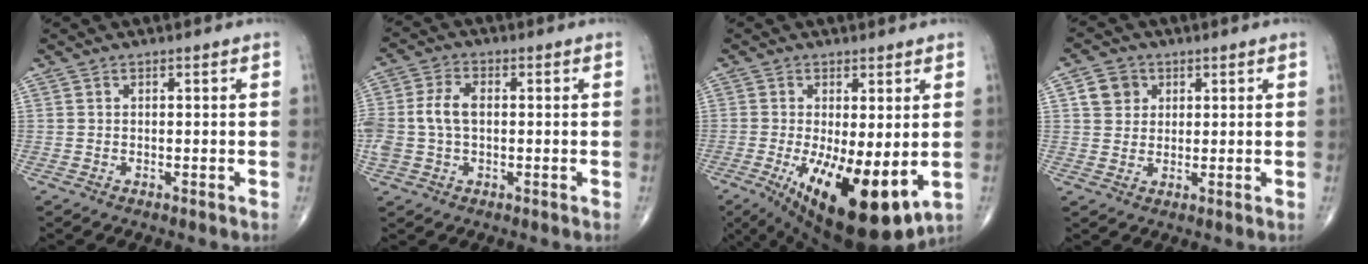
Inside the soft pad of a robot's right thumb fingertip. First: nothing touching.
{"total": 7.7, "force": [0.1, 4.9, 5.9], "torque": [-0.140, 0.020, 0.002]}
{"total": 16.8, "force": [-3.7, 6.1, 15.2], "torque": [-0.231, -0.033, -0.035]}
{"total": 6.1, "force": [1.9, 5.4, 2.0], "torque": [-0.006, -0.001, 0.030]}